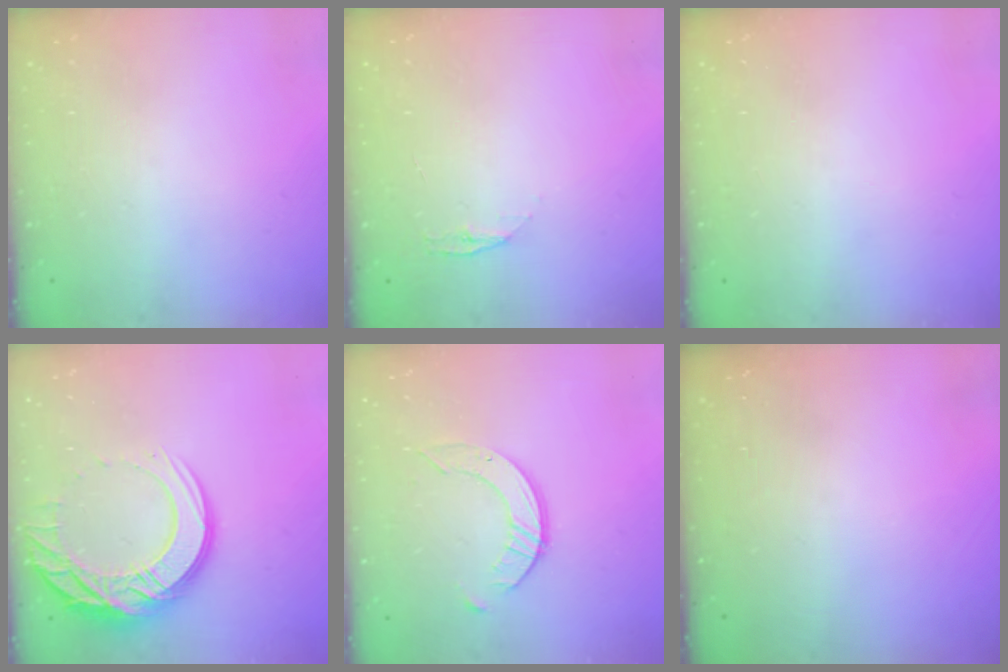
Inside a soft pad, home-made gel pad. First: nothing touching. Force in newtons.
{"total": 3.8, "press": 3.8, "slide": 0.5}
{"total": 0.0}
{"total": 17.9, "press": 17.8, "slide": 1.7}
{"total": 4.4, "press": 4.3, "slide": 0.5}
{"total": 0.0}